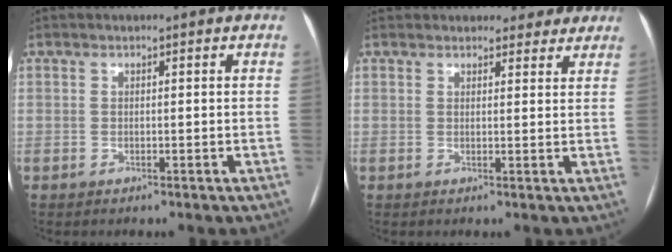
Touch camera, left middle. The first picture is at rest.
{"total": 6.0, "force": [5.5, 2.3, 0.8], "torque": [0.006, 0.004, 0.052]}